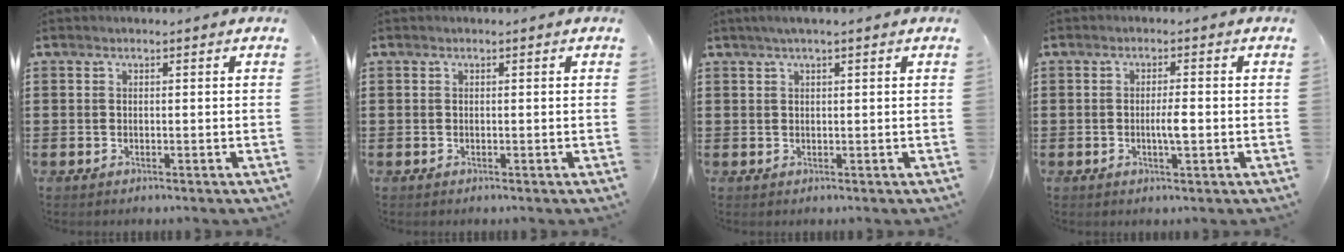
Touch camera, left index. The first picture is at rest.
{"total": 0.0}
{"total": 1.6, "force": [0.9, 0.0, 1.3], "torque": [-0.027, 0.001, 0.017]}
{"total": 3.0, "force": [-0.5, 0.5, 2.9], "torque": [-0.053, 0.000, -0.010]}